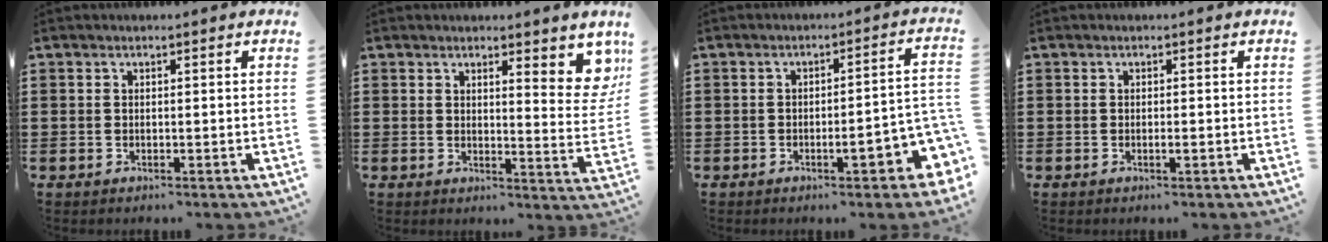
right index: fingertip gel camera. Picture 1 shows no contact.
{"total": 5.4, "force": [4.2, 1.2, 3.1], "torque": [-0.042, -0.016, 0.071]}
{"total": 5.6, "force": [-2.3, 1.2, 5.0], "torque": [-0.067, -0.013, -0.042]}
{"total": 0.8, "force": [-0.3, 0.1, 0.7], "torque": [-0.012, -0.004, -0.004]}